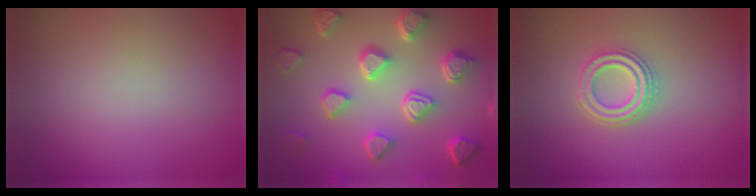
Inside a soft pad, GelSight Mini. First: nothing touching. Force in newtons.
{"total": 7.3, "press": 5.8, "slide": 4.5}
{"total": 3.2, "press": 2.8, "slide": 1.6}